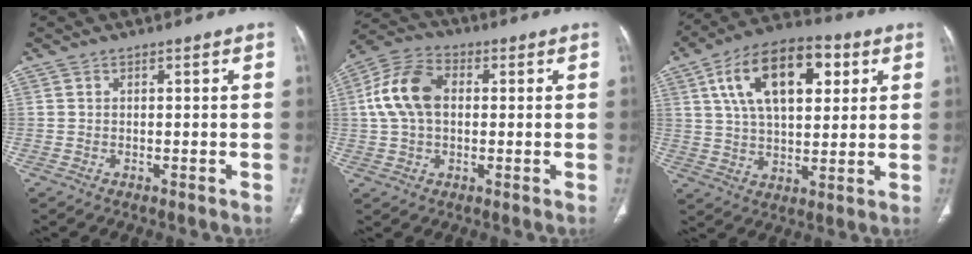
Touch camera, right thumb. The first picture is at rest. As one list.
[{"total": 11.4, "force": [1.3, 7.5, 8.4], "torque": [-0.167, 0.026, 0.018]}, {"total": 19.0, "force": [6.6, 10.0, 14.8], "torque": [-0.221, 0.002, 0.106]}]